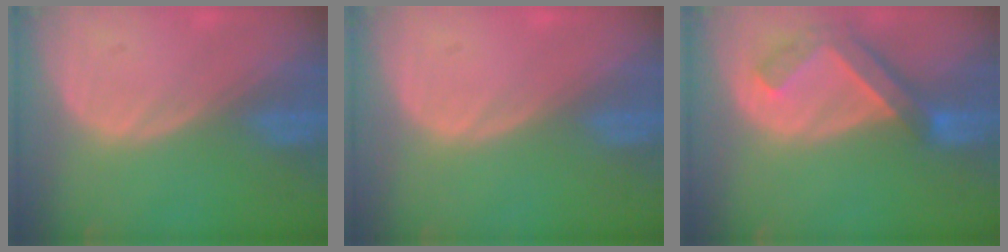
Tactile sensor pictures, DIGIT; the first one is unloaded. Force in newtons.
{"total": 0.7, "press": 0.0, "slide": 0.7}
{"total": 6.3, "press": 5.9, "slide": 2.2}